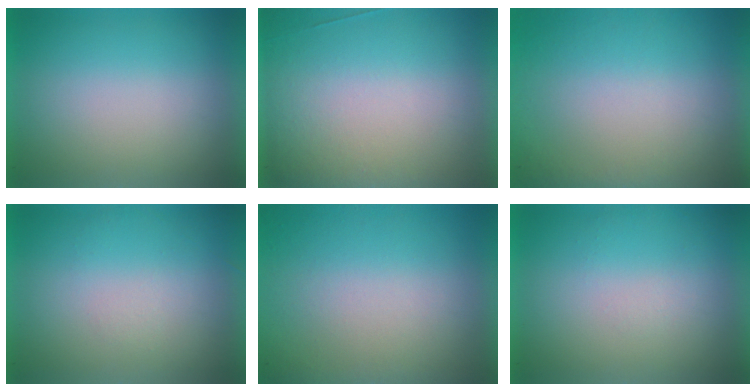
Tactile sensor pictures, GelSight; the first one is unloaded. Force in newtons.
{"total": 4.7}
{"total": 7.0}
{"total": 1.3}
{"total": 6.0}
{"total": 1.1}